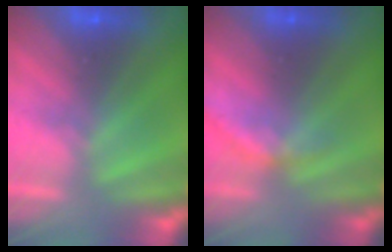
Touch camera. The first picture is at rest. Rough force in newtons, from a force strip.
{"total": 1.9}